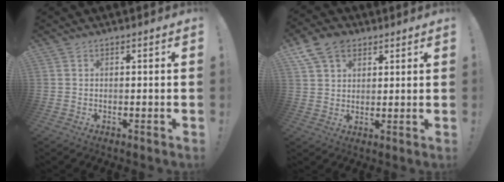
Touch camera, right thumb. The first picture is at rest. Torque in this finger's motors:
{"motor_torque": [0.25, 0.25, 0.10, 0.06, 0.01]}